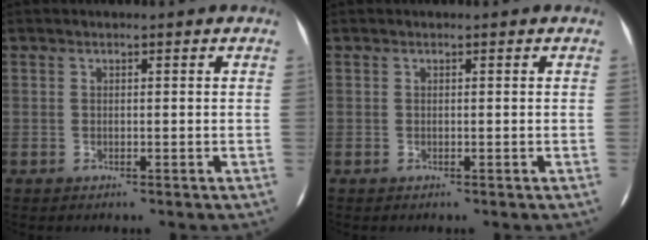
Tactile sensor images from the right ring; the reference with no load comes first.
{"total": 0.0}